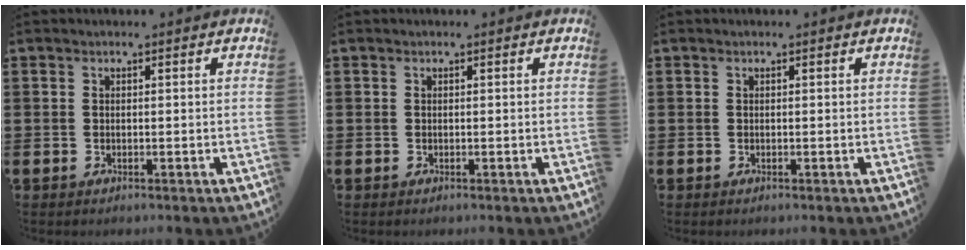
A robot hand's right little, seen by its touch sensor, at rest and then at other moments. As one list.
[{"total": 0.0}, {"total": 0.0}]